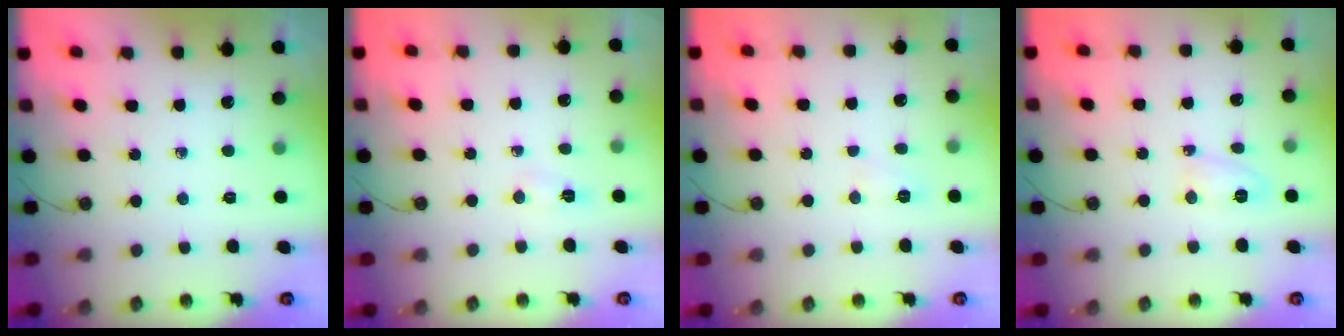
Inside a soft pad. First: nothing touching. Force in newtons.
{"total": 2.9, "press": 2.9, "slide": 0.4}
{"total": 5.9, "press": 5.9, "slide": 0.6}
{"total": 3.9, "press": 3.7, "slide": 1.4}